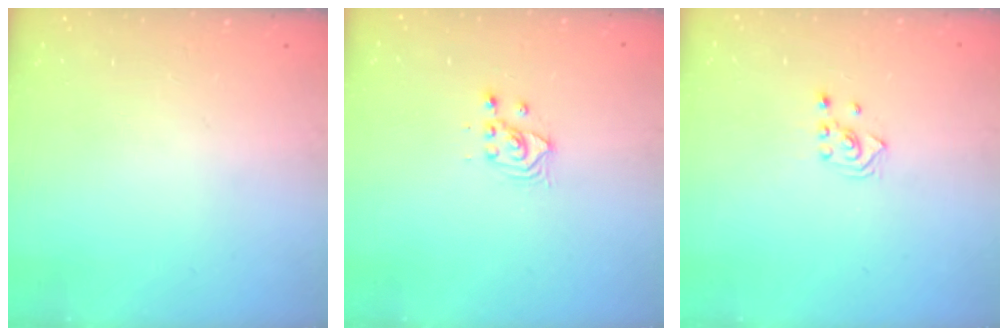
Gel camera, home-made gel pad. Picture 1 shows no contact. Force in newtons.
{"total": 3.6, "press": 3.6, "slide": 0.3}
{"total": 2.6, "press": 2.4, "slide": 0.9}